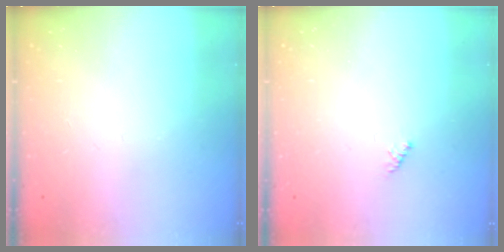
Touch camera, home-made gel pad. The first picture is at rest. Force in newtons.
{"total": 1.5, "press": 1.4, "slide": 0.4}